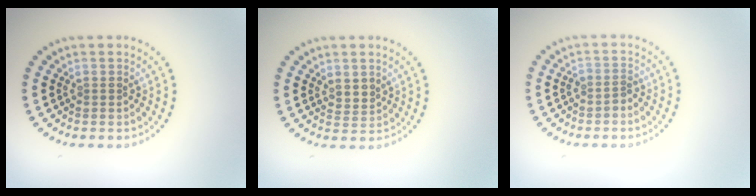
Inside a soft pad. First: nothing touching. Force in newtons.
{"total": 1.5, "press": 1.3, "slide": 0.7}
{"total": 1.3, "press": 1.0, "slide": 0.8}